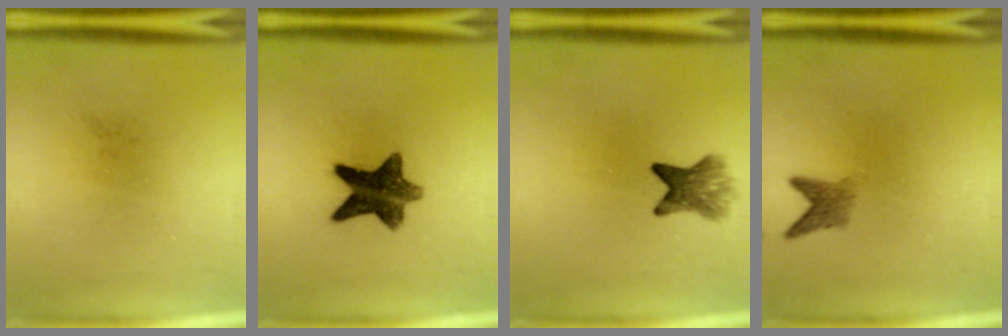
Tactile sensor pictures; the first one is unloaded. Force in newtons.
{"total": 10.7}
{"total": 5.0}
{"total": 2.4}